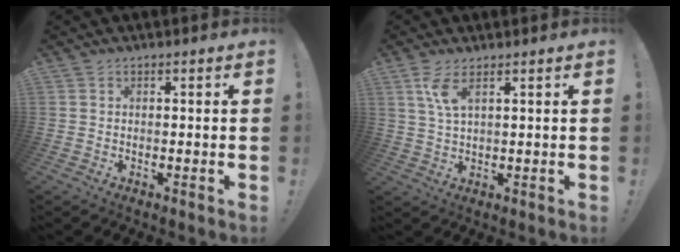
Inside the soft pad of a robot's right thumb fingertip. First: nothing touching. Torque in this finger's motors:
{"motor_torque": [0.05, 0.06, 0.47, 0.23, 0.02]}